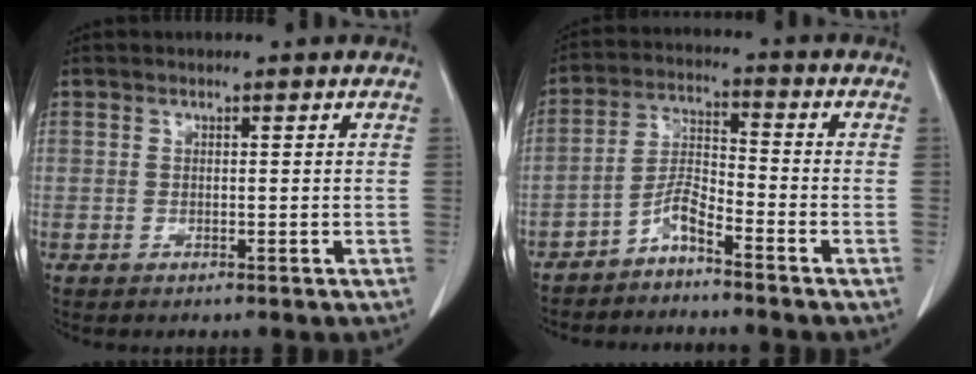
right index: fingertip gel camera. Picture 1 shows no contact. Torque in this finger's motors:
{"motor_torque": [0.14, -0.12, 0.07, 0.05]}